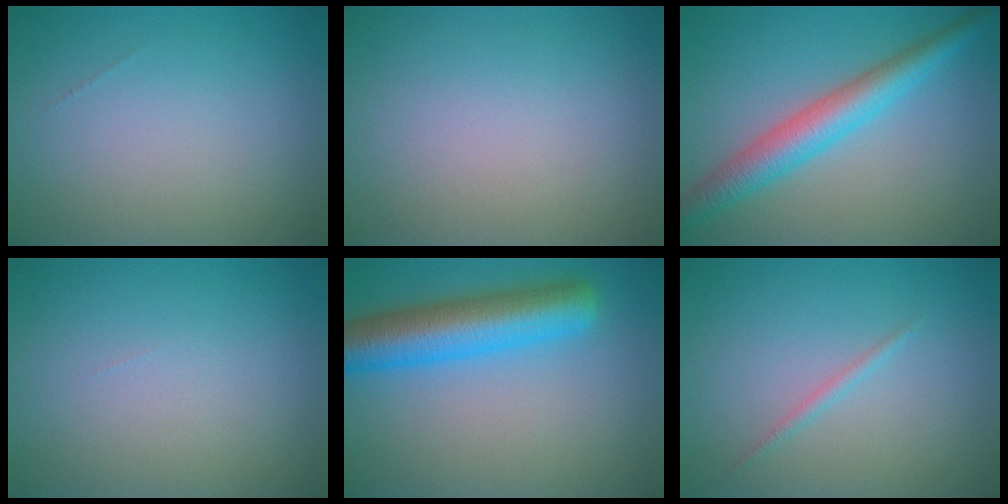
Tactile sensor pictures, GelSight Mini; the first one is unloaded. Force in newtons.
{"total": 0.0}
{"total": 5.0, "press": 5.0, "slide": 0.3}
{"total": 0.0}
{"total": 7.5, "press": 7.5, "slide": 0.3}
{"total": 0.8, "press": 0.8, "slide": 0.0}